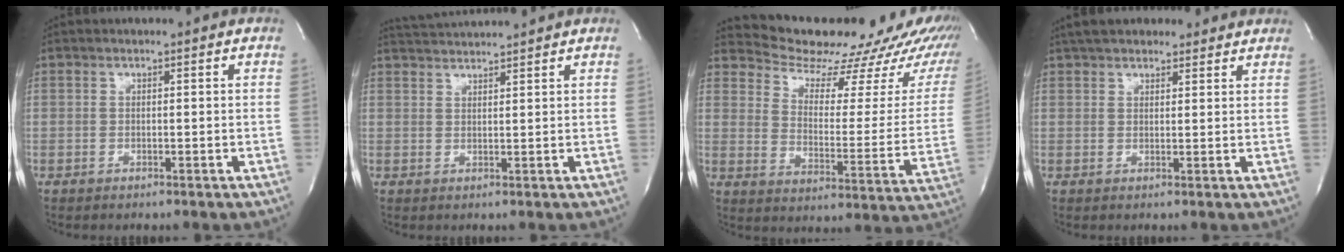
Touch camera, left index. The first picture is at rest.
{"total": 5.3, "force": [5.2, -1.0, 0.9], "torque": [-0.018, 0.021, 0.086]}
{"total": 22.7, "force": [21.3, 4.4, 6.7], "torque": [-0.090, -0.091, 0.256]}
{"total": 11.0, "force": [9.4, 3.8, 4.3], "torque": [-0.055, 0.040, 0.134]}